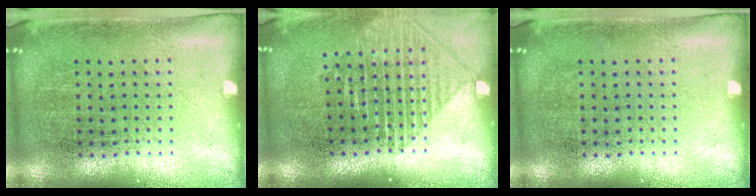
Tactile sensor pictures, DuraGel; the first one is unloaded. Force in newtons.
{"total": 1.4, "press": 1.2, "slide": 0.7}
{"total": 0.0}